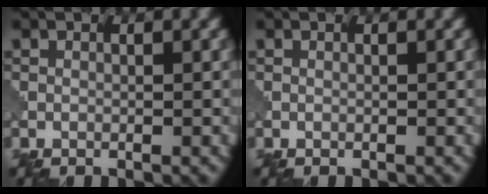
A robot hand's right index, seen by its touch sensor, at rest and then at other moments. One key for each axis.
{"total": 0.0}